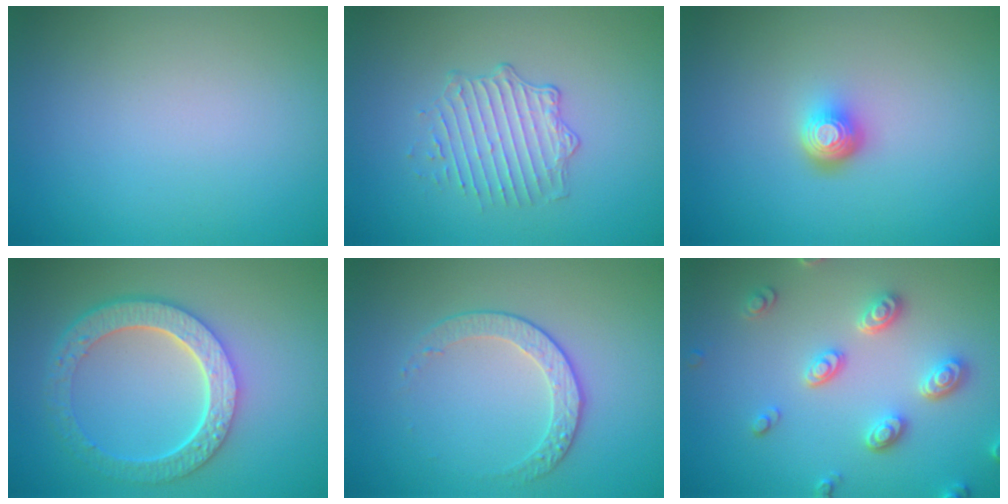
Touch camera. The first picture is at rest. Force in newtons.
{"total": 2.3, "press": 1.6, "slide": 1.6}
{"total": 2.2, "press": 1.5, "slide": 1.6}
{"total": 6.0, "press": 4.5, "slide": 4.0}
{"total": 2.2, "press": 1.7, "slide": 1.4}
{"total": 3.5, "press": 3.2, "slide": 1.4}